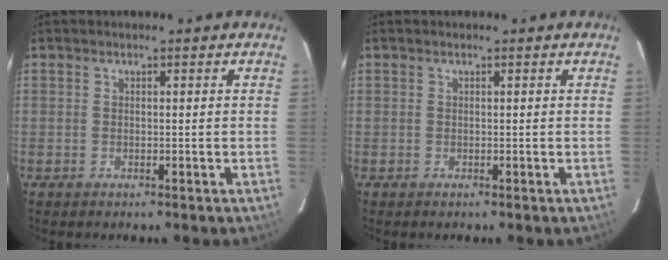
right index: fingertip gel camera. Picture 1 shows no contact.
{"total": 0.0}